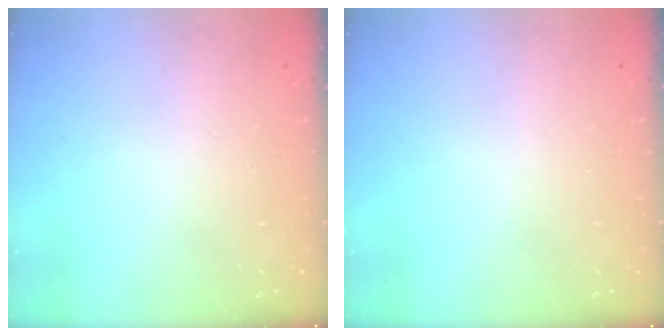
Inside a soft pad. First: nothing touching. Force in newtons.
{"total": 0.0}